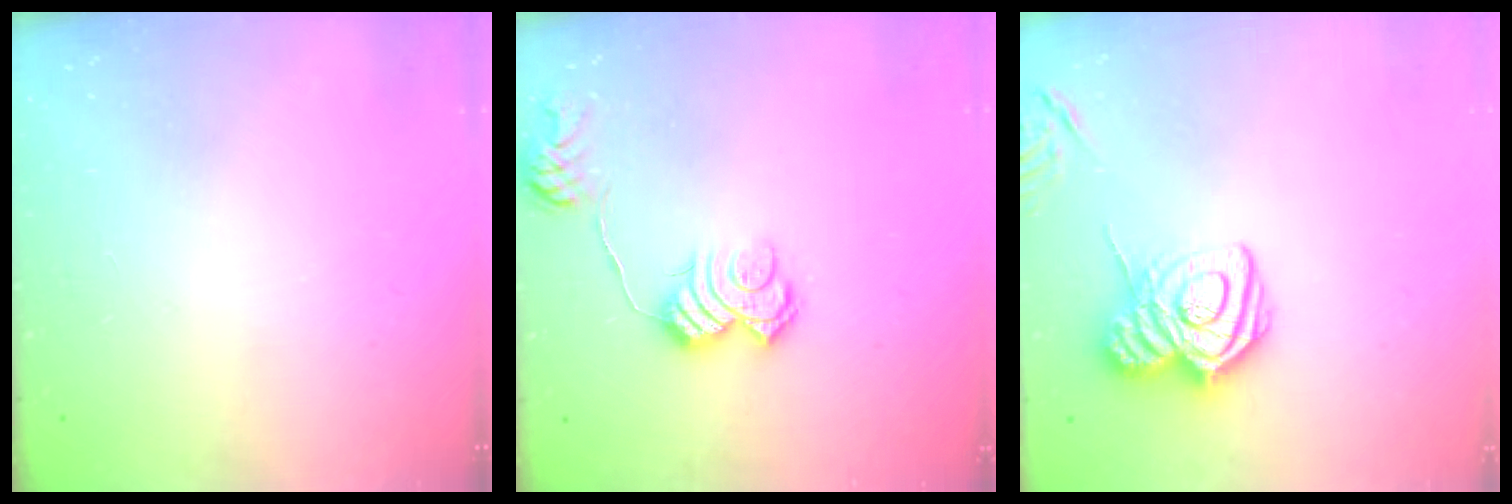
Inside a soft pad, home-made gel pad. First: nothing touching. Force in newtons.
{"total": 11.2, "press": 11.2, "slide": 0.1}
{"total": 12.2, "press": 12.2, "slide": 0.7}